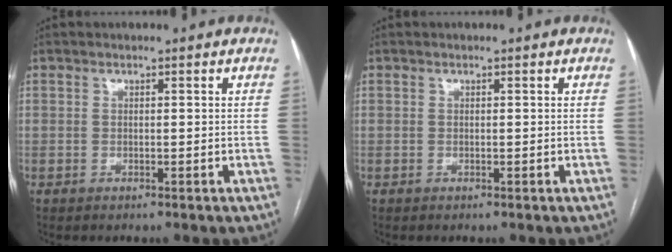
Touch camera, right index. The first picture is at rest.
{"total": 0.0}